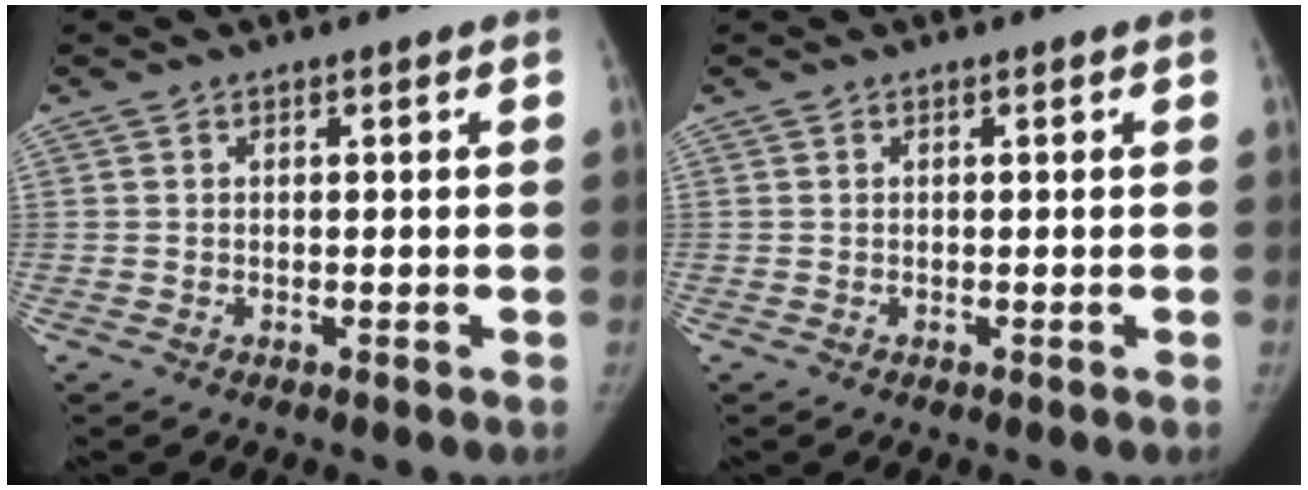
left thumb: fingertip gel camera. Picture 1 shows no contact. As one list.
[{"total": 0.0}]